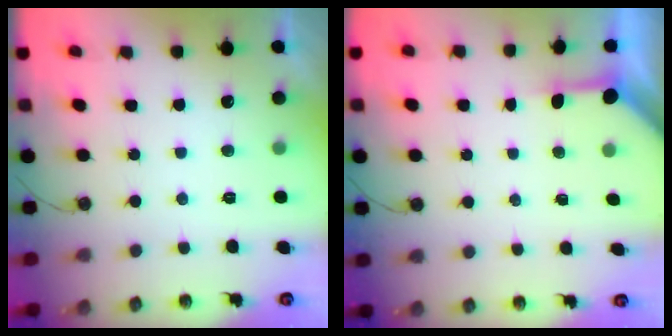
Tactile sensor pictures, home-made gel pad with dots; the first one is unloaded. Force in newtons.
{"total": 3.4, "press": 3.4, "slide": 0.4}